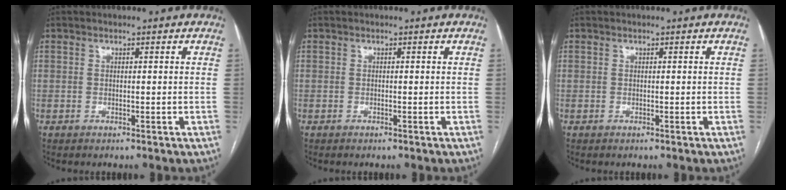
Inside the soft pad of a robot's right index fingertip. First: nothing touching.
{"total": 0.0}
{"total": 0.0}